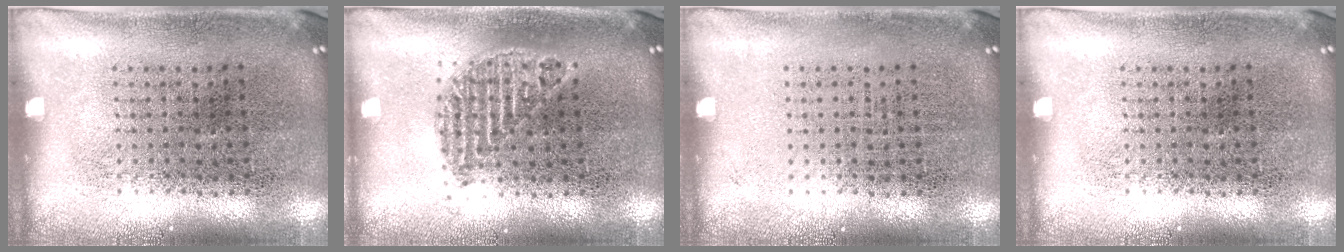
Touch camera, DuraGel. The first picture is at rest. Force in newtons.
{"total": 1.2, "press": 1.1, "slide": 0.4}
{"total": 0.0}
{"total": 0.0}